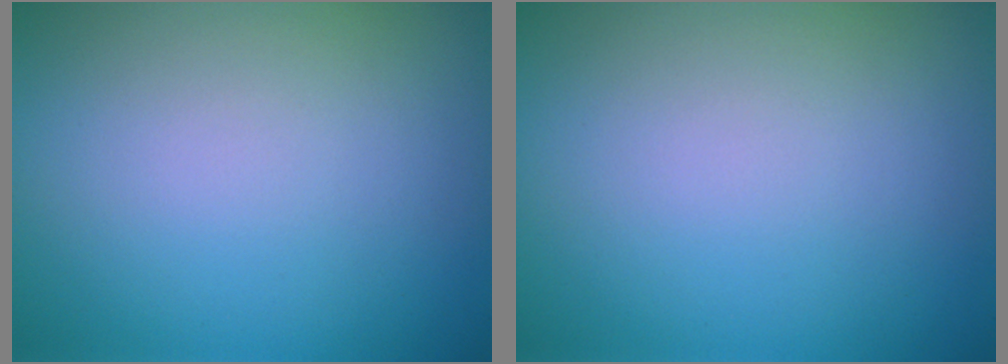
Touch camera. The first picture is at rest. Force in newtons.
{"total": 0.0}